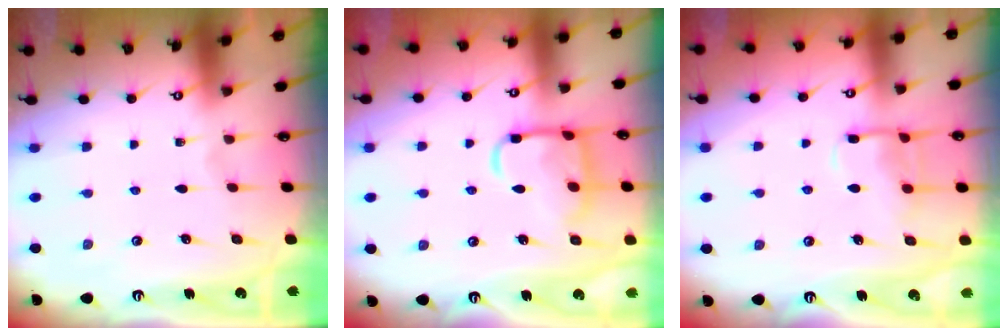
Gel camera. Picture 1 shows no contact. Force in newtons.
{"total": 13.0, "press": 13.0, "slide": 0.9}
{"total": 10.8, "press": 10.7, "slide": 1.1}